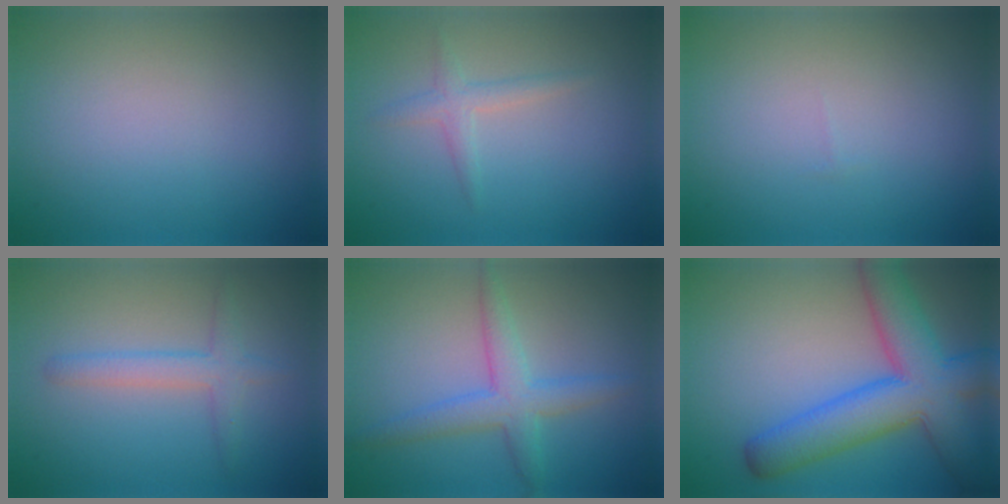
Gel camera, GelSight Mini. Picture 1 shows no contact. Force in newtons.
{"total": 1.5, "press": 1.5, "slide": 0.0}
{"total": 0.0}
{"total": 2.4, "press": 2.4, "slide": 0.1}
{"total": 3.7, "press": 3.7, "slide": 0.0}
{"total": 9.1, "press": 9.1, "slide": 0.4}